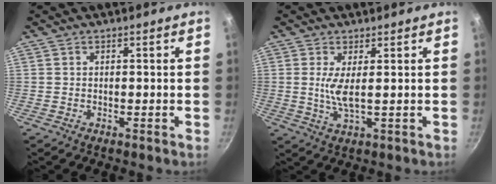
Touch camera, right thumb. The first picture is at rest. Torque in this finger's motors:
{"motor_torque": [-0.28, -0.13, 0.36, 0.62, 0.20]}